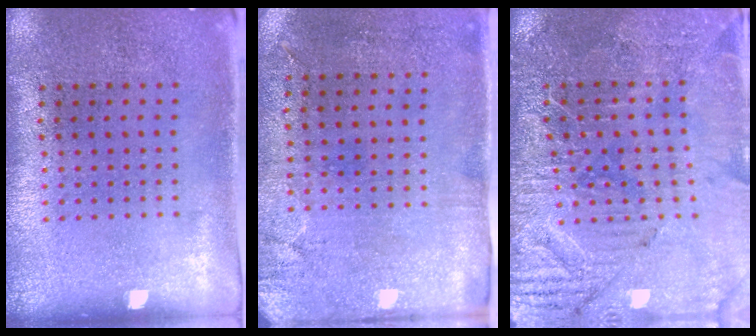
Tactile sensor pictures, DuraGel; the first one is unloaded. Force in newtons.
{"total": 2.9, "press": 2.3, "slide": 1.7}
{"total": 3.3, "press": 3.3, "slide": 0.3}